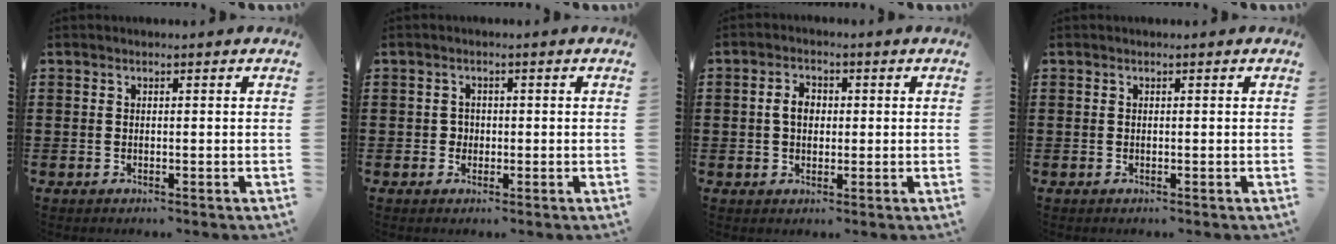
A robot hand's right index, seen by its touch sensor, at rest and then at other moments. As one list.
[{"total": 1.3, "force": [-0.1, 1.3, 0.3], "torque": [-0.008, 0.005, -0.002]}, {"total": 3.1, "force": [0.3, 2.2, 2.2], "torque": [-0.047, 0.011, 0.003]}, {"total": 0.0}]